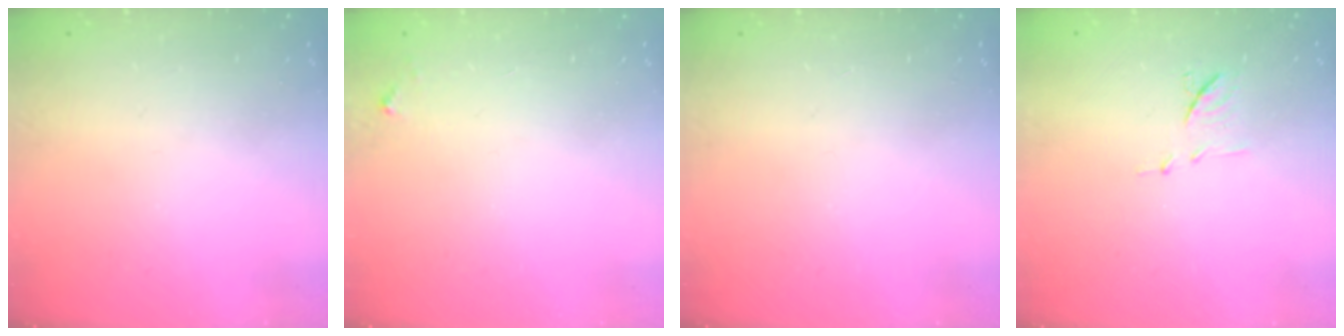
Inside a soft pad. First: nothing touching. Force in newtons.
{"total": 2.8, "press": 2.8, "slide": 0.2}
{"total": 0.0}
{"total": 7.0, "press": 7.0, "slide": 0.6}